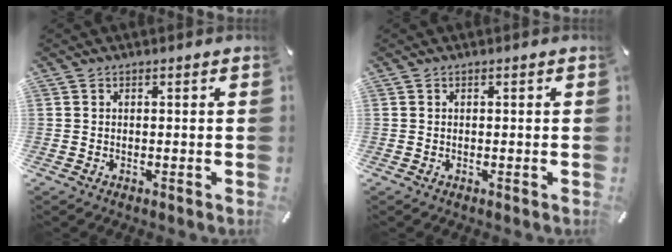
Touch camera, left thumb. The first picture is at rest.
{"total": 0.0}